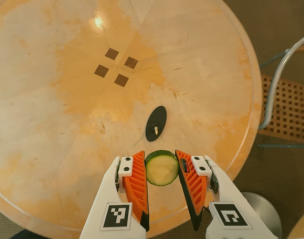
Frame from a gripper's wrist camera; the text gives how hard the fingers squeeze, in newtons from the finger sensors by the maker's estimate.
{"total": 10.0, "left": 10.1, "right": 9.8}